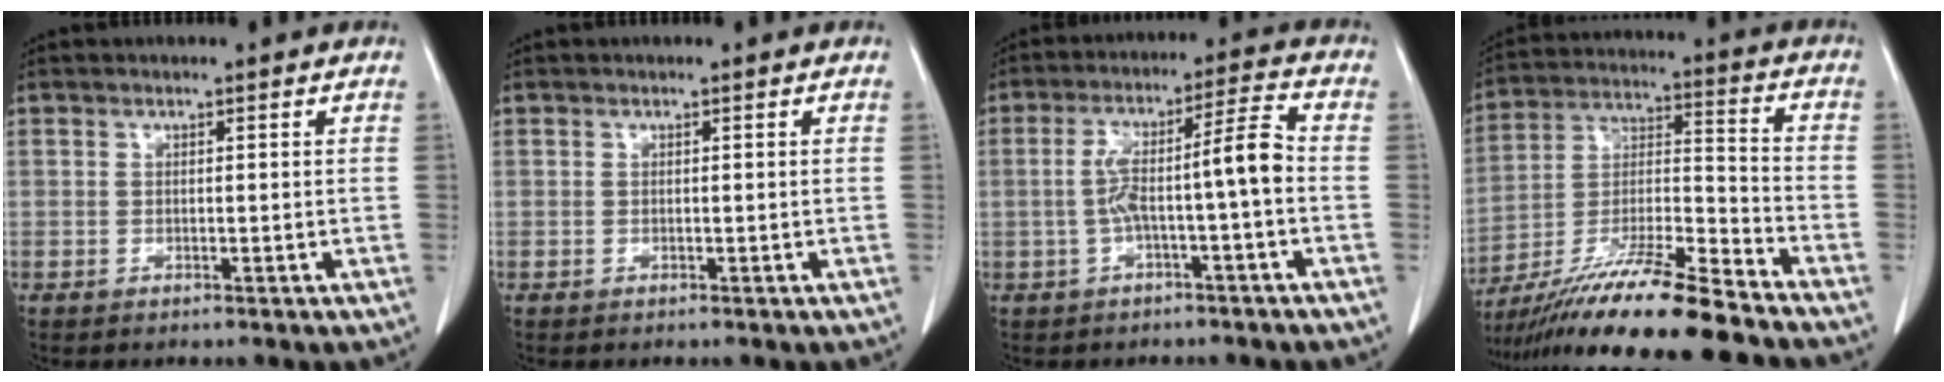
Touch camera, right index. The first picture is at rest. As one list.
[{"total": 0.0}, {"total": 7.8, "force": [-1.4, 0.2, 7.7], "torque": [-0.140, 0.036, -0.017]}, {"total": 18.8, "force": [-15.2, -0.1, 11.0], "torque": [-0.221, -0.024, -0.276]}]